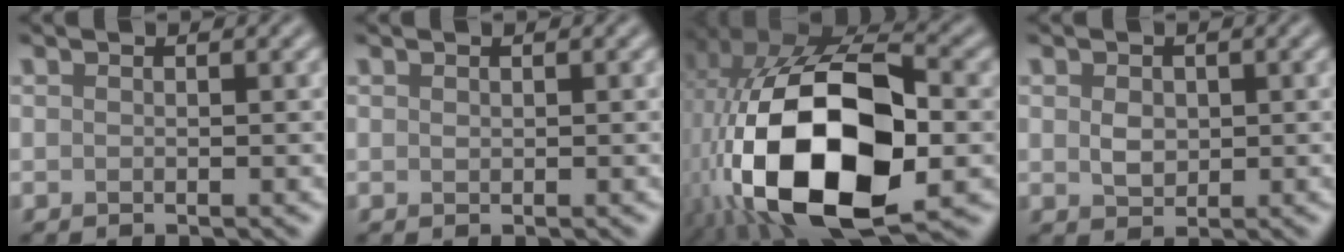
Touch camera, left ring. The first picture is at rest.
{"total": 0.0}
{"total": 19.1, "force": [-3.9, 10.7, 15.3], "torque": [-0.305, -0.022, -0.057]}
{"total": 1.8, "force": [0.3, 1.5, 1.0], "torque": [-0.019, -0.001, 0.006]}